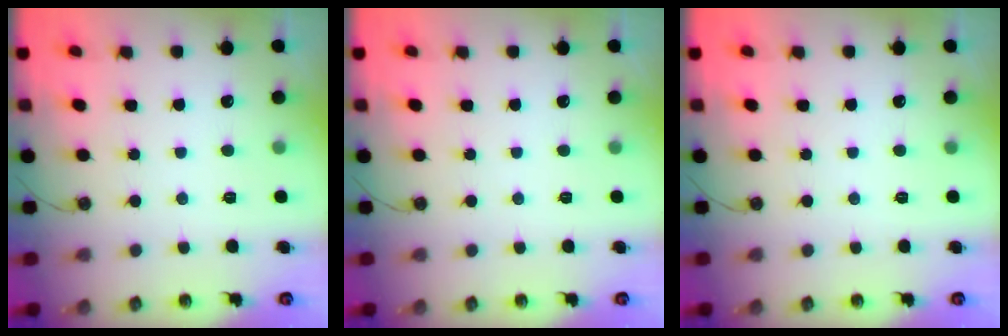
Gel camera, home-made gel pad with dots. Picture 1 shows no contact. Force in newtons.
{"total": 0.0}
{"total": 0.0}